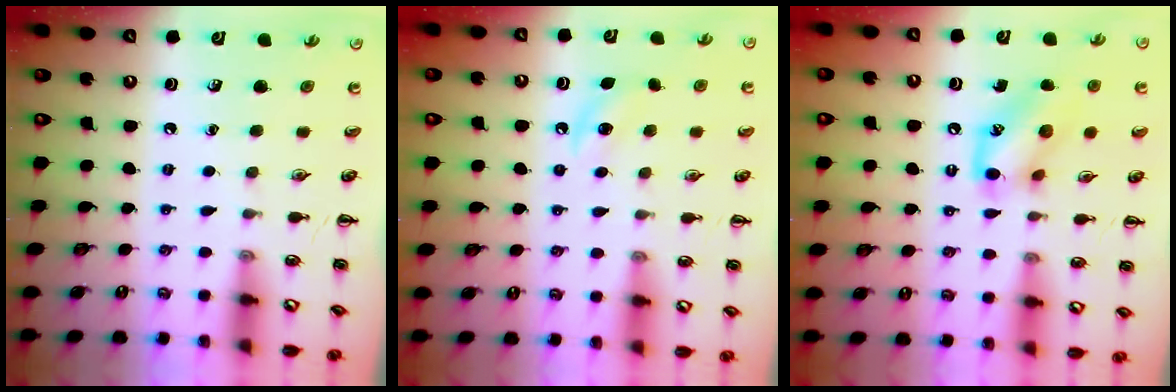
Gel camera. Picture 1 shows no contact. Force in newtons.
{"total": 5.8, "press": 5.5, "slide": 1.9}
{"total": 12.9, "press": 12.8, "slide": 2.0}